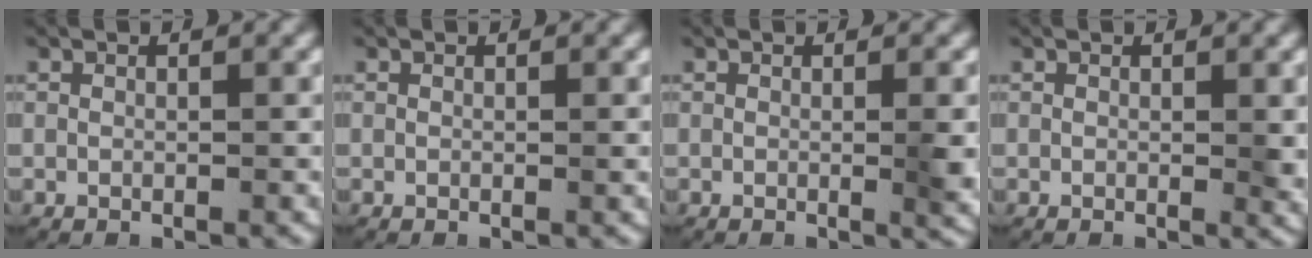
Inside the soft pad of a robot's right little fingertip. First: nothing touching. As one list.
[{"total": 0.0}, {"total": 2.2, "force": [-0.1, 0.2, 2.2], "torque": [-0.026, -0.002, -0.004]}, {"total": 1.2, "force": [0.2, 0.2, 1.2], "torque": [-0.014, -0.005, 0.001]}]